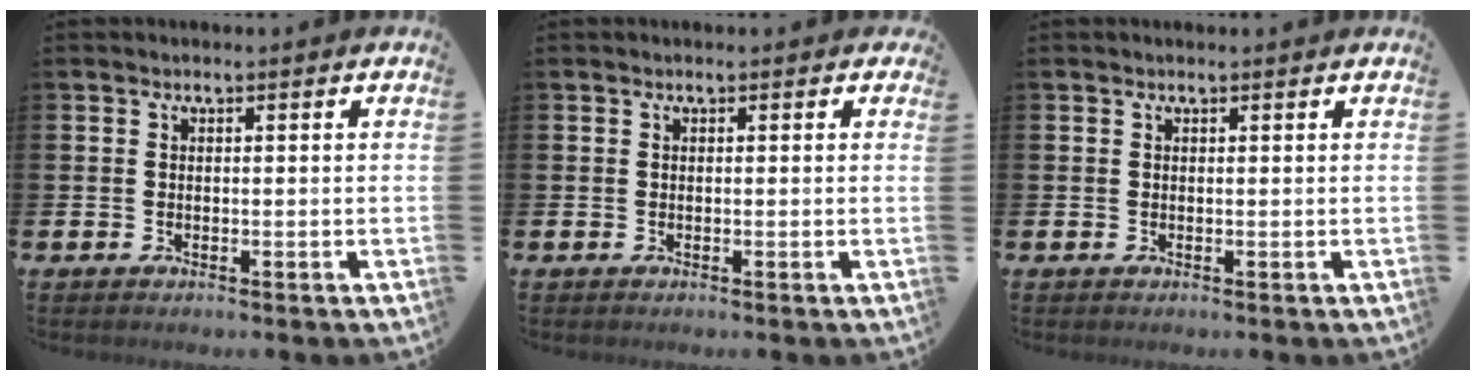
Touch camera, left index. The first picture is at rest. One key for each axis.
{"total": 0.0}
{"total": 0.0}